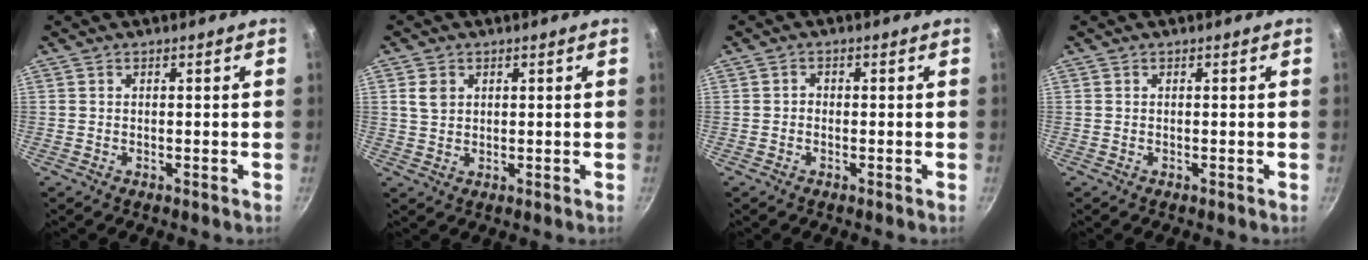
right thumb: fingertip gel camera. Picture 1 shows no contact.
{"total": 3.2, "force": [1.1, 2.5, 1.7], "torque": [-0.023, 0.001, 0.023]}
{"total": 0.9, "force": [-0.4, 0.7, 0.4], "torque": [-0.004, 0.003, -0.009]}
{"total": 0.0}